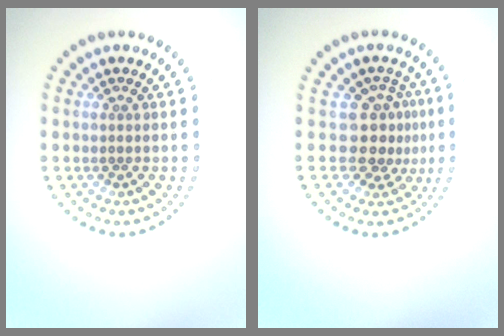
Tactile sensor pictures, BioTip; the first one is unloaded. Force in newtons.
{"total": 3.3, "press": 2.7, "slide": 1.9}